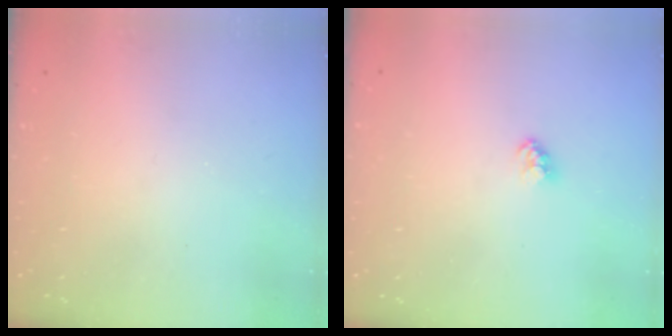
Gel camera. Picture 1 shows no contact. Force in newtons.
{"total": 2.4, "press": 2.4, "slide": 0.1}